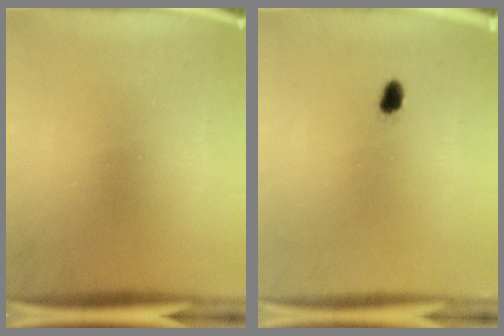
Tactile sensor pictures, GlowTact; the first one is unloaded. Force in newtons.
{"total": 1.8}